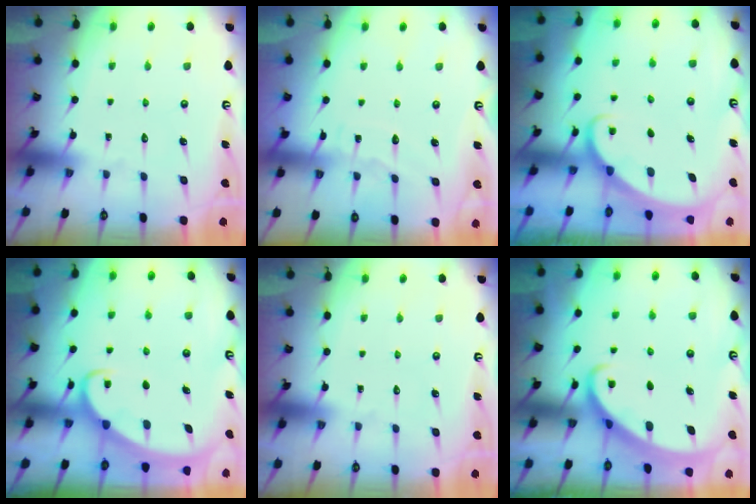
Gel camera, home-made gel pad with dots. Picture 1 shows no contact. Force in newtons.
{"total": 5.0, "press": 4.9, "slide": 0.4}
{"total": 1.9, "press": 1.9, "slide": 0.1}
{"total": 3.4, "press": 3.4, "slide": 0.4}
{"total": 0.0}
{"total": 2.6, "press": 2.6, "slide": 0.2}